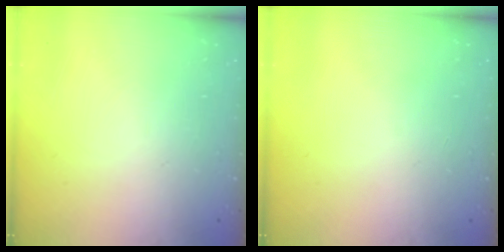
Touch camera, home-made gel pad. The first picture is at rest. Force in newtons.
{"total": 0.0}